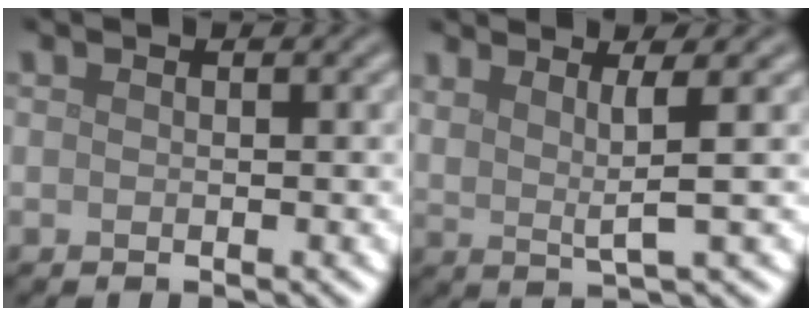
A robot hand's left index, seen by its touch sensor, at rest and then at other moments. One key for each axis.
{"total": 2.8, "fx": 1.3, "fy": 0.3, "fz": 2.5, "tx": -0.046, "ty": -0.005, "tz": 0.023}